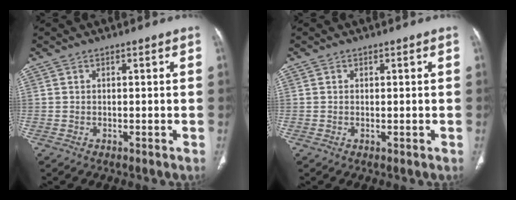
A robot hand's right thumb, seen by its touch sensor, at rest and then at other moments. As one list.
[{"total": 0.0}]